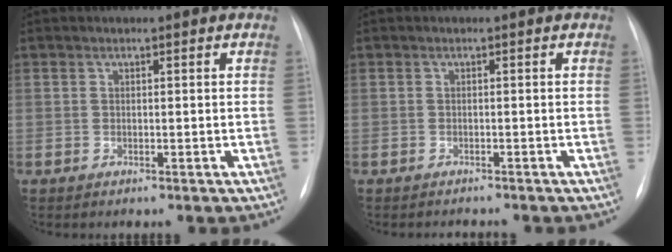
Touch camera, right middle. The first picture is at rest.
{"total": 1.3, "force": [-1.3, 0.0, 0.1], "torque": [0.000, -0.006, -0.013]}